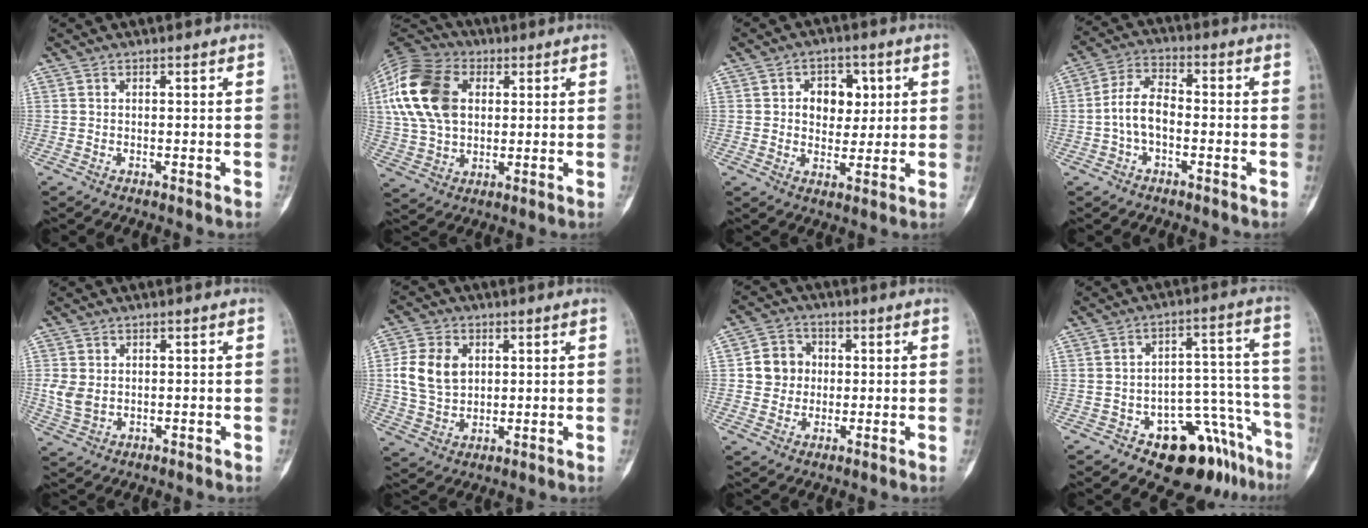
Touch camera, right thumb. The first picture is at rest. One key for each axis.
{"total": 19.1, "fx": 4.1, "fy": 13.2, "fz": 13.2, "tx": -0.264, "ty": 0.010, "tz": 0.073}
{"total": 7.8, "fx": 1.8, "fy": 5.8, "fz": 4.9, "tx": -0.028, "ty": -0.002, "tz": 0.026}
{"total": 7.4, "fx": -1.4, "fy": 4.3, "fz": 5.9, "tx": -0.110, "ty": 0.028, "tz": -0.036}
{"total": 4.3, "fx": 0.3, "fy": 3.3, "fz": 2.7, "tx": -0.052, "ty": -0.002, "tz": 0.012}
{"total": 10.0, "fx": 2.0, "fy": 7.4, "fz": 6.3, "tx": -0.109, "ty": -0.002, "tz": 0.044}
{"total": 7.0, "fx": 0.5, "fy": 6.5, "fz": 2.6, "tx": -0.010, "ty": 0.007, "tz": 0.002}
{"total": 13.8, "fx": -8.9, "fy": 7.1, "fz": 7.8, "tx": -0.047, "ty": 0.100, "tz": -0.122}